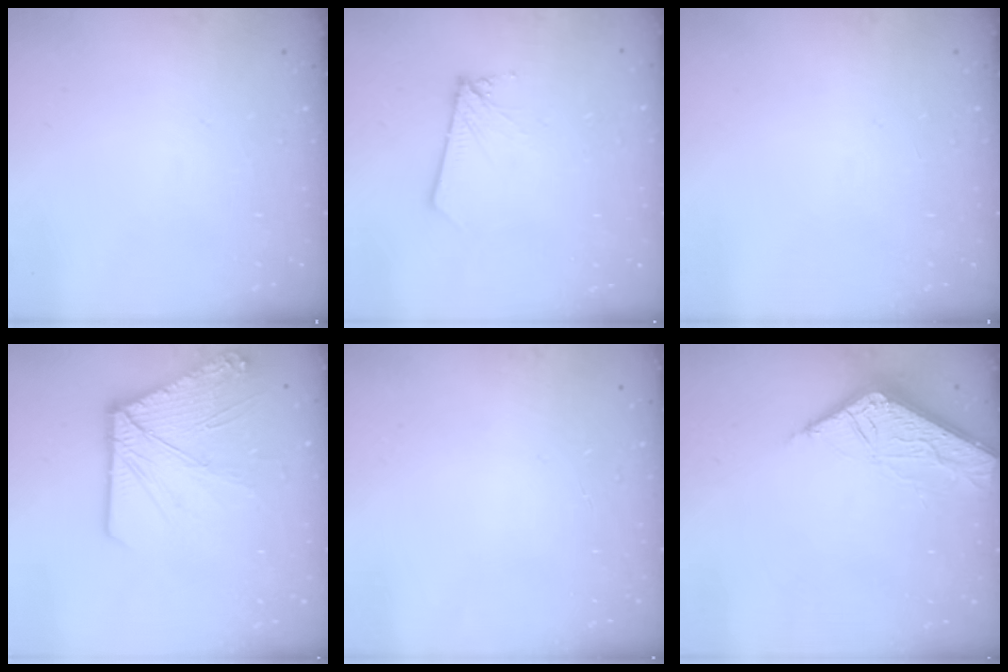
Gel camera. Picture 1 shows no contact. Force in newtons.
{"total": 2.7, "press": 2.7, "slide": 0.2}
{"total": 0.0}
{"total": 14.4, "press": 14.3, "slide": 2.1}
{"total": 0.0}
{"total": 7.0, "press": 6.9, "slide": 0.4}